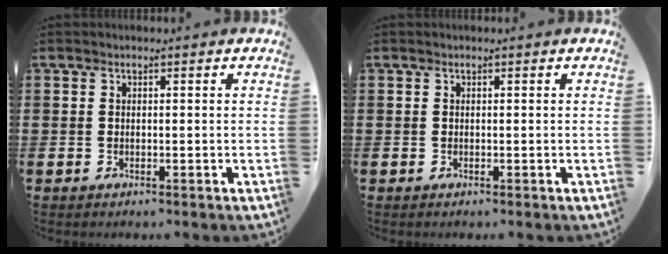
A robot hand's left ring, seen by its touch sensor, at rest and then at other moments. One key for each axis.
{"total": 0.0}